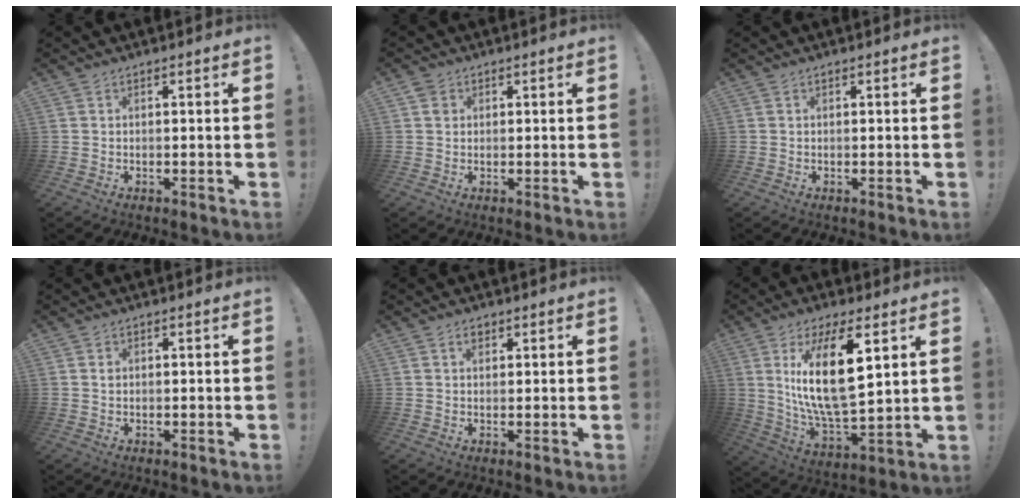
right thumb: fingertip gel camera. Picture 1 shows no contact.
{"total": 2.0, "force": [0.8, 1.8, 0.6], "torque": [-0.001, -0.002, 0.013]}
{"total": 0.0}
{"total": 0.6, "force": [0.3, 0.5, -0.1], "torque": [0.002, 0.003, 0.005]}
{"total": 2.0, "force": [1.1, 1.2, 1.1], "torque": [-0.016, 0.001, 0.017]}
{"total": 19.1, "force": [6.6, 7.0, 16.5], "torque": [-0.316, -0.034, 0.100]}